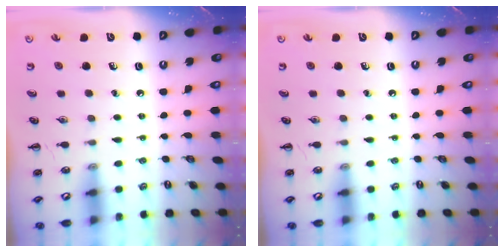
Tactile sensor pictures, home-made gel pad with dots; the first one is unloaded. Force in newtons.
{"total": 0.0}